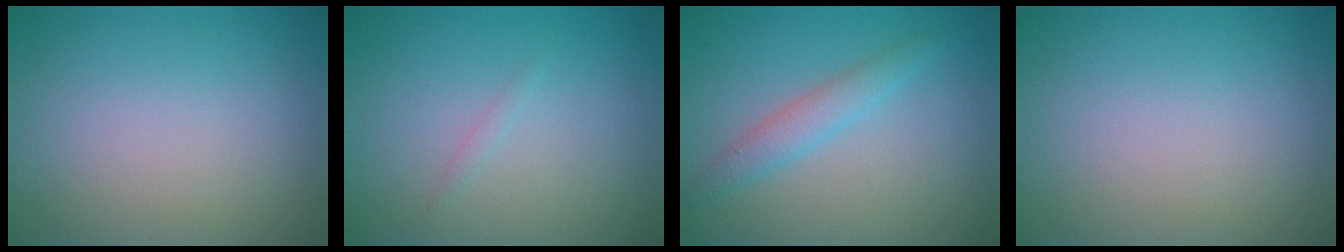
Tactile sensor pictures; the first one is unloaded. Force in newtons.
{"total": 0.5, "press": 0.5, "slide": 0.0}
{"total": 2.2, "press": 2.2, "slide": 0.1}
{"total": 0.0}